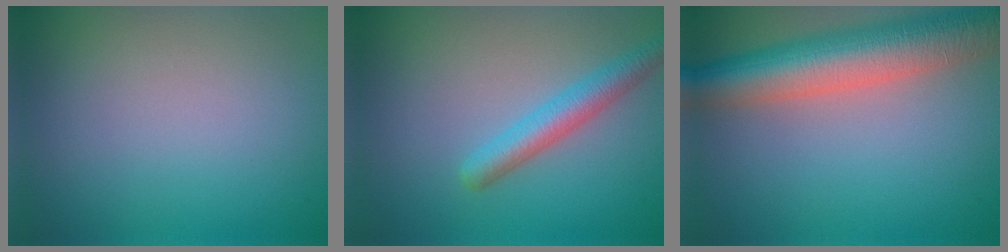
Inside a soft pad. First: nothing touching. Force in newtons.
{"total": 3.2, "press": 3.2, "slide": 0.1}
{"total": 9.3, "press": 9.2, "slide": 0.6}